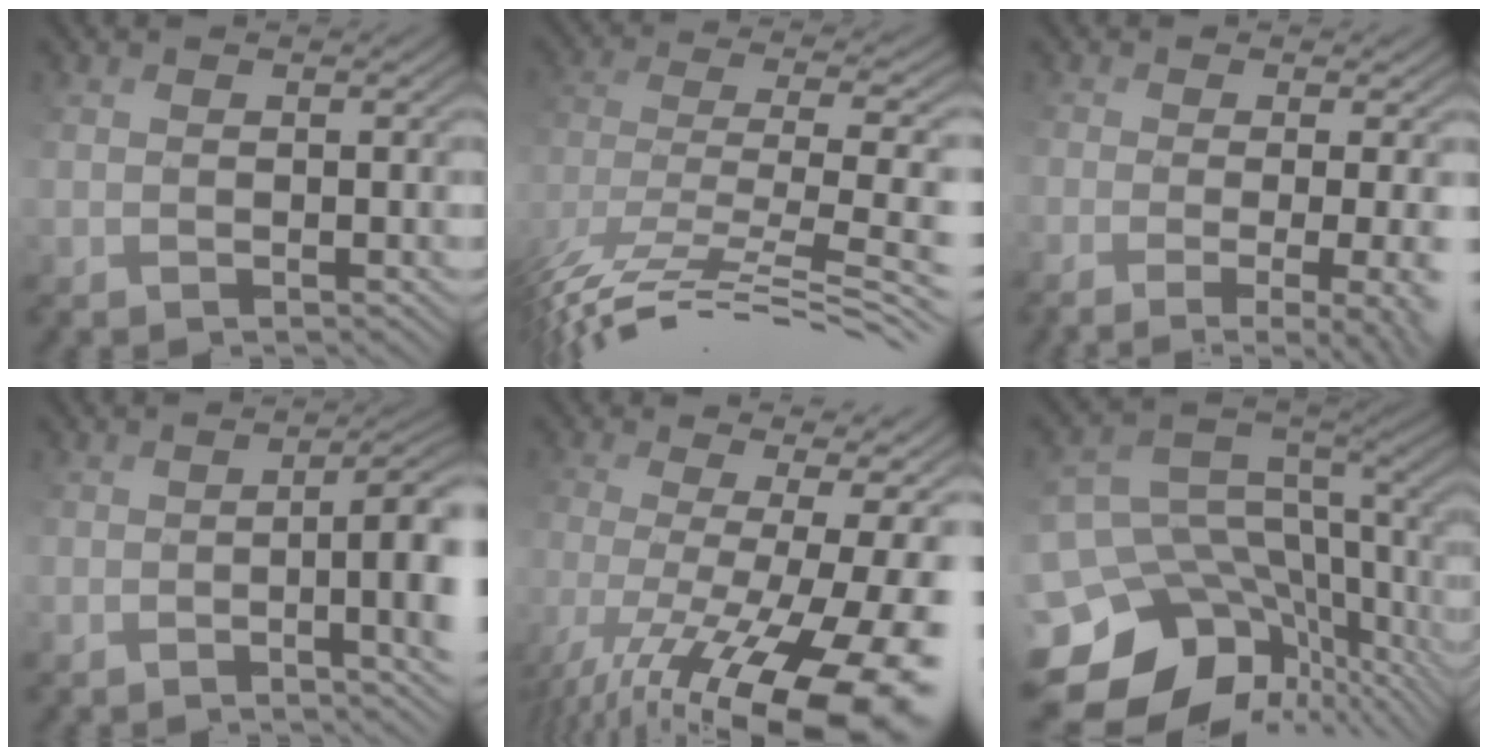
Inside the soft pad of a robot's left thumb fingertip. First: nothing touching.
{"total": 11.1, "force": [-5.9, 4.5, 8.2], "torque": [-0.185, 0.031, -0.063]}
{"total": 10.9, "force": [-3.3, 4.6, 9.3], "torque": [-0.120, -0.007, -0.019]}
{"total": 8.4, "force": [-2.1, 2.3, 7.8], "torque": [-0.106, 0.000, -0.020]}
{"total": 16.0, "force": [-8.1, 4.7, 13.1], "torque": [-0.238, -0.014, -0.107]}
{"total": 14.5, "force": [-4.6, 10.9, 8.4], "torque": [-0.212, -0.020, -0.041]}